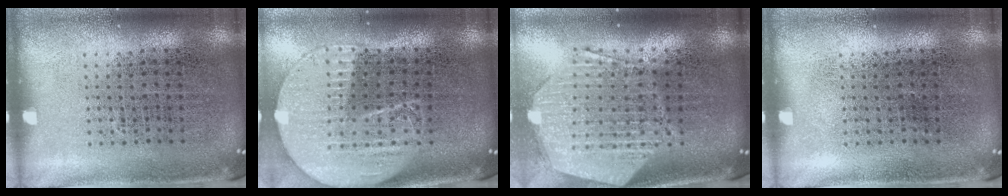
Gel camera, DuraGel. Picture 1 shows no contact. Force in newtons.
{"total": 2.1, "press": 1.8, "slide": 1.1}
{"total": 3.0, "press": 2.4, "slide": 1.8}
{"total": 0.0}